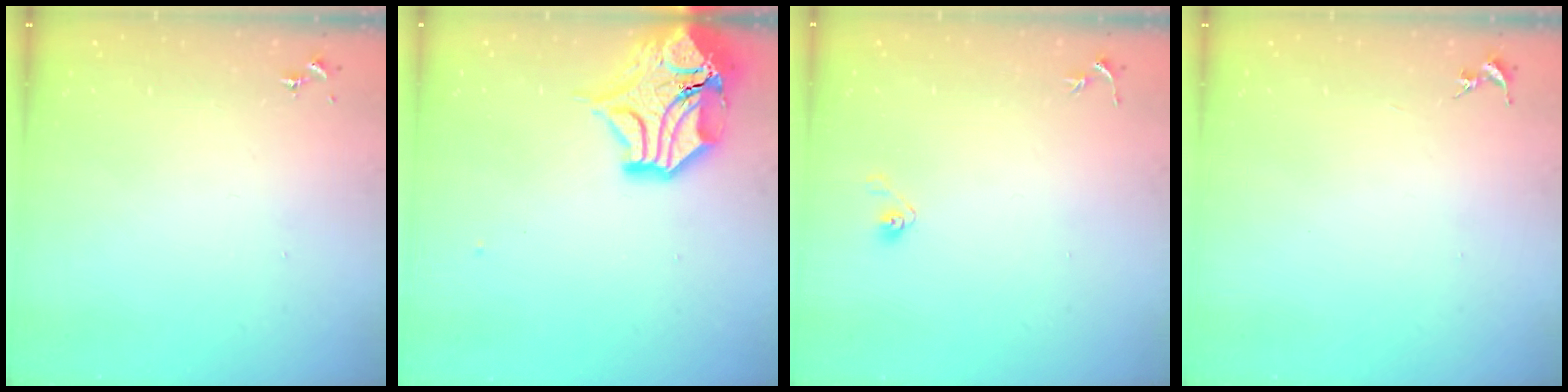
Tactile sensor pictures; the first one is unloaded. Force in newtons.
{"total": 16.7, "press": 16.5, "slide": 2.5}
{"total": 4.0, "press": 3.4, "slide": 2.0}
{"total": 0.0}